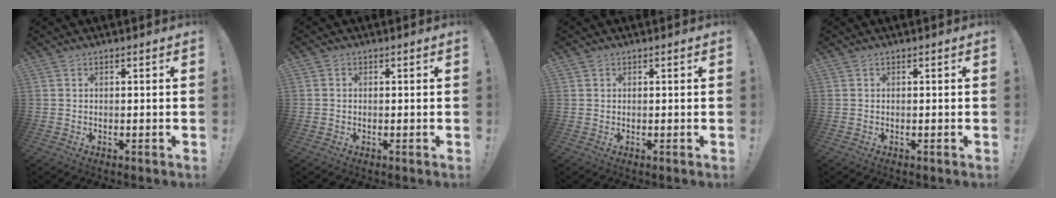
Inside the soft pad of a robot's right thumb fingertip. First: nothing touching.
{"total": 0.5, "force": [-0.2, 0.5, 0.2], "torque": [-0.008, 0.004, -0.003]}
{"total": 0.5, "force": [0.3, 0.4, -0.1], "torque": [0.005, -0.001, 0.005]}
{"total": 0.0}